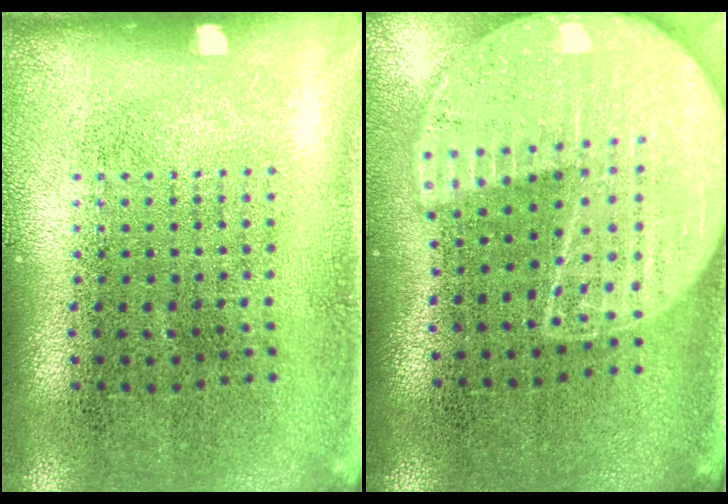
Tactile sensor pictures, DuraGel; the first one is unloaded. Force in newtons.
{"total": 2.1, "press": 1.8, "slide": 1.0}